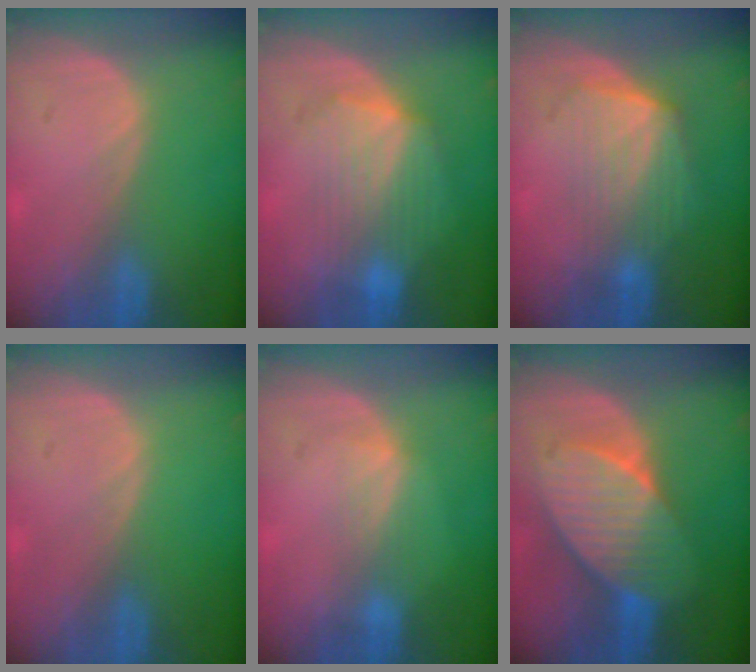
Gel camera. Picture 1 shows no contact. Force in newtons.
{"total": 7.3, "press": 7.2, "slide": 0.6}
{"total": 7.3, "press": 6.6, "slide": 3.2}
{"total": 0.0}
{"total": 2.4, "press": 2.4, "slide": 0.4}
{"total": 8.8, "press": 8.8, "slide": 0.3}